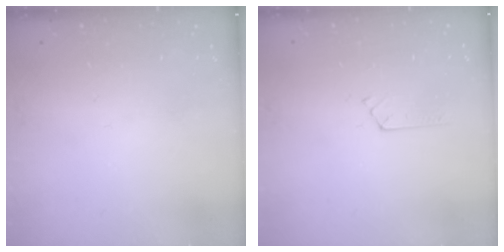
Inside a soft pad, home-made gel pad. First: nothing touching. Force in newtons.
{"total": 2.5, "press": 2.5, "slide": 0.3}